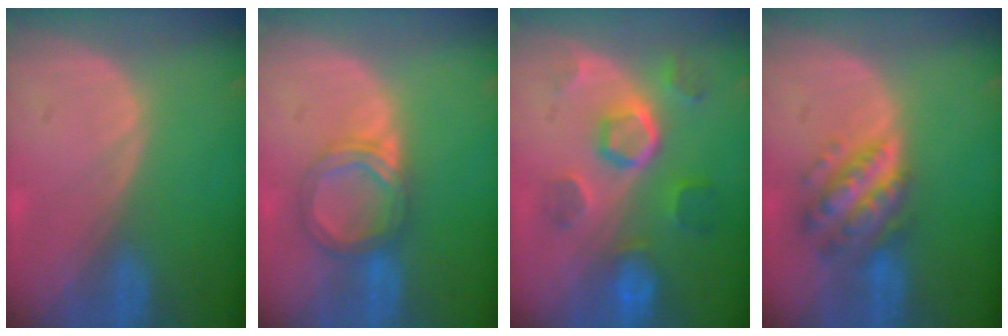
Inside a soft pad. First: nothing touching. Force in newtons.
{"total": 5.3, "press": 5.2, "slide": 0.4}
{"total": 8.6, "press": 7.7, "slide": 3.9}
{"total": 7.0, "press": 7.0, "slide": 0.4}